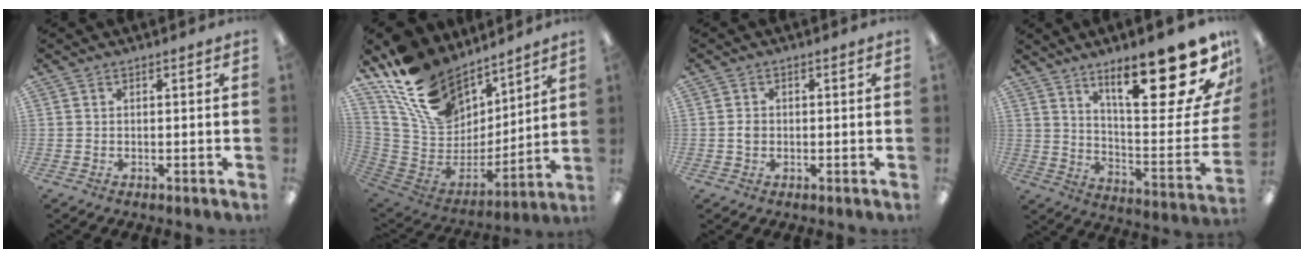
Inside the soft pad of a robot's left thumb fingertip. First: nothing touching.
{"total": 20.6, "force": [14.4, 12.3, 8.1], "torque": [-0.160, -0.087, 0.274]}
{"total": 1.9, "force": [-0.1, 1.5, 1.1], "torque": [-0.021, 0.005, -0.003]}
{"total": 25.9, "force": [16.3, 6.6, 19.0], "torque": [-0.267, -0.112, 0.268]}